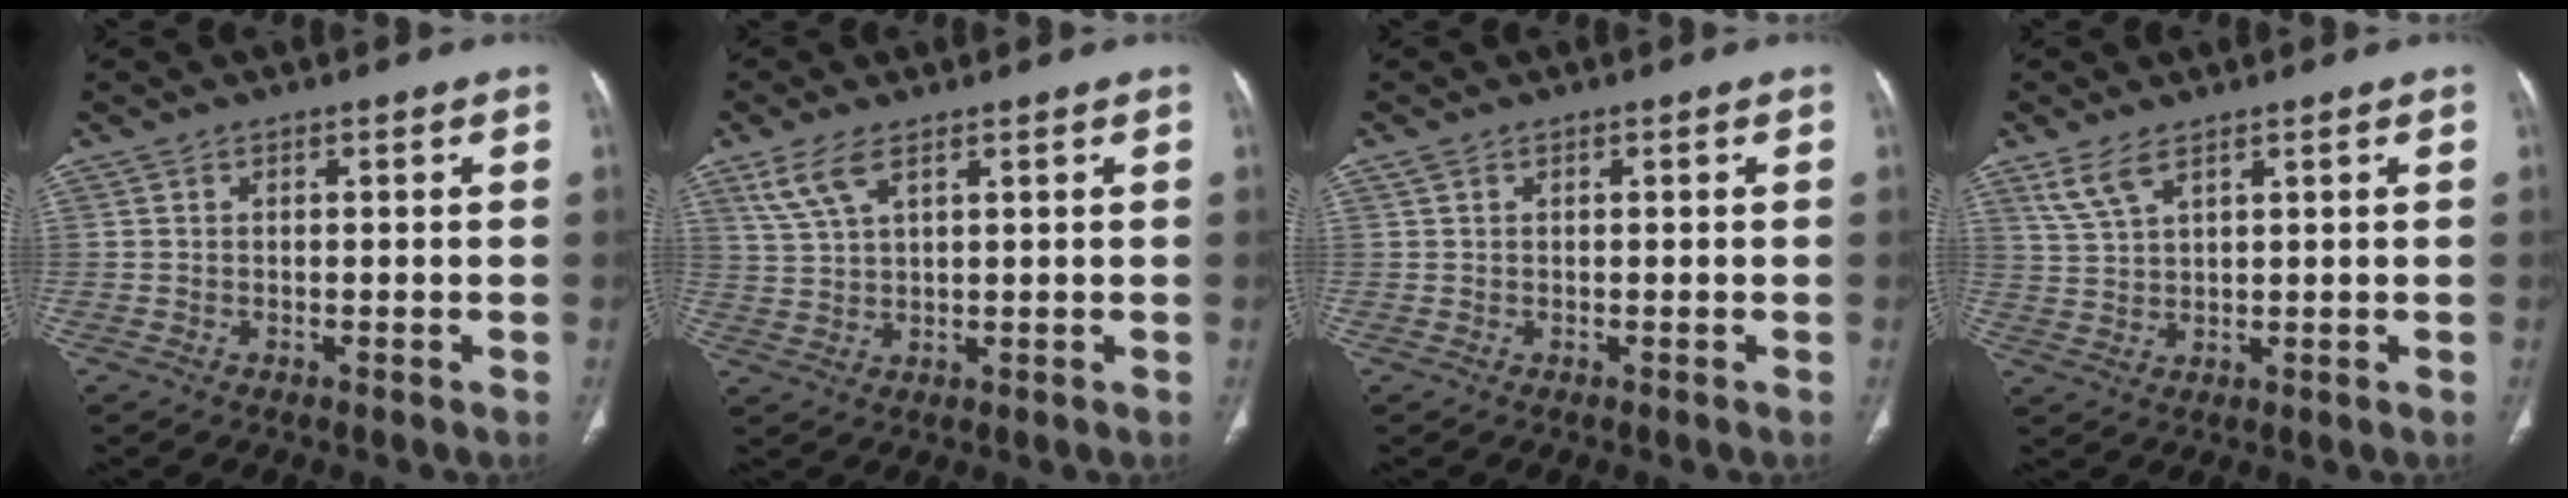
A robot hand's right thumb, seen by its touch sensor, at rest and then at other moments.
{"total": 5.8, "force": [3.4, 2.1, 4.2], "torque": [-0.096, -0.004, 0.080]}
{"total": 0.8, "force": [0.4, 0.6, 0.4], "torque": [-0.004, 0.007, 0.007]}
{"total": 5.0, "force": [3.3, 1.7, 3.3], "torque": [-0.076, -0.006, 0.078]}